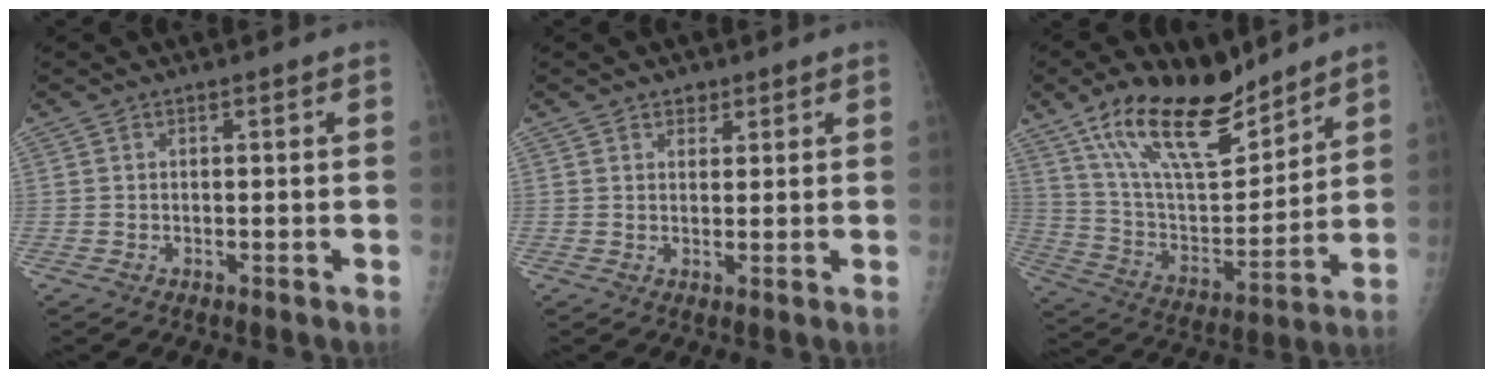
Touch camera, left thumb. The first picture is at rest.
{"total": 2.2, "force": [1.5, 1.5, 0.6], "torque": [0.007, -0.008, 0.019]}
{"total": 20.1, "force": [14.3, 7.7, 11.8], "torque": [-0.170, -0.073, 0.262]}